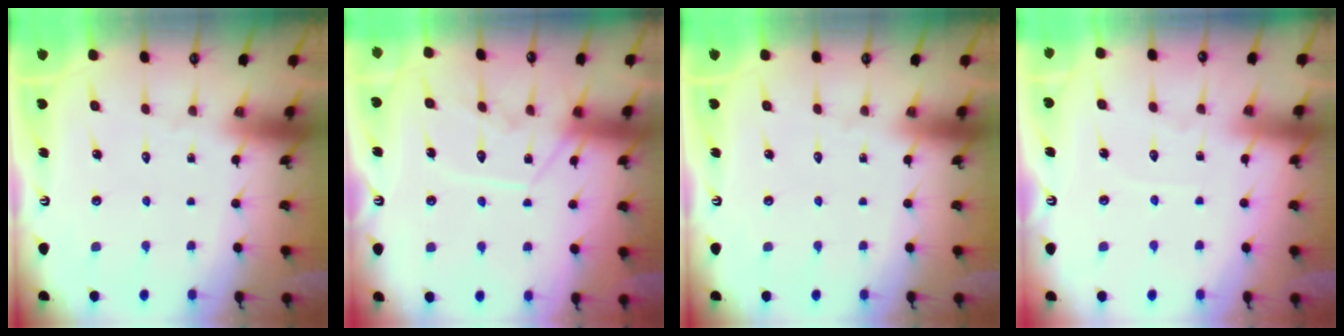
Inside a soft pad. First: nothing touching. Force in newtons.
{"total": 11.4, "press": 11.4, "slide": 0.4}
{"total": 0.0}
{"total": 3.7, "press": 3.7, "slide": 0.5}